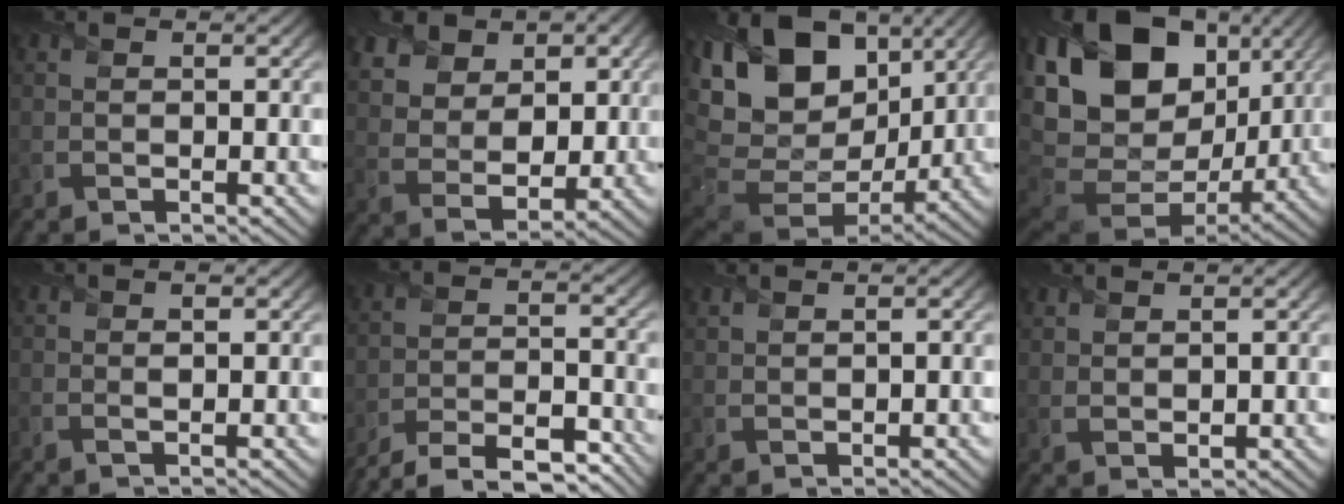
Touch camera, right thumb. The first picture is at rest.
{"total": 9.3, "force": [4.7, 6.1, 5.2], "torque": [-0.138, 0.002, 0.083]}
{"total": 18.8, "force": [6.0, 12.1, 13.2], "torque": [-0.264, 0.019, 0.113]}
{"total": 21.0, "force": [6.3, 14.1, 14.3], "torque": [-0.299, 0.024, 0.120]}
{"total": 1.4, "force": [0.5, 0.4, 1.2], "torque": [-0.021, -0.001, 0.010]}
{"total": 10.6, "force": [-9.3, 2.7, 4.4], "torque": [-0.075, -0.009, -0.148]}
{"total": 1.4, "force": [1.2, 0.3, 0.6], "torque": [-0.019, 0.002, 0.032]}
{"total": 2.1, "force": [1.7, 0.6, 1.1], "torque": [-0.028, 0.000, 0.041]}